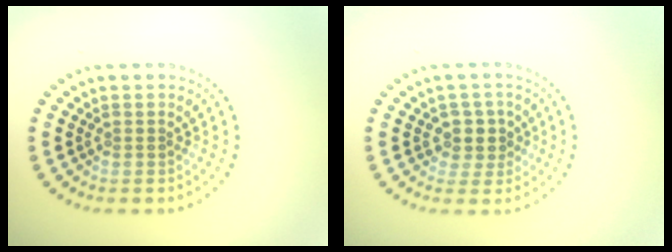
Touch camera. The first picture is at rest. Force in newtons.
{"total": 2.5, "press": 2.1, "slide": 1.3}